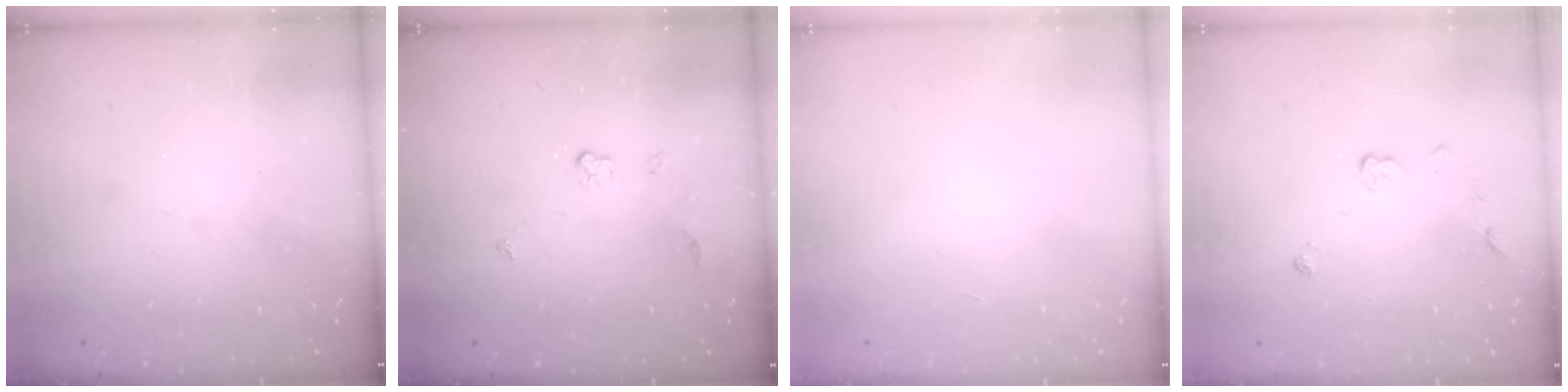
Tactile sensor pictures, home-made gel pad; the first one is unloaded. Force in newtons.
{"total": 3.7, "press": 3.6, "slide": 0.5}
{"total": 0.0}
{"total": 4.1, "press": 4.1, "slide": 0.6}